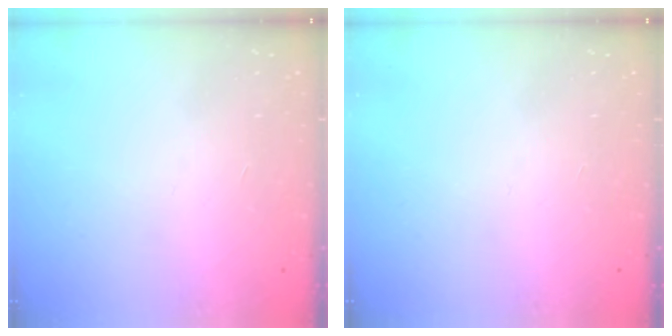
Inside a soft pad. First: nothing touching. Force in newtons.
{"total": 0.0}